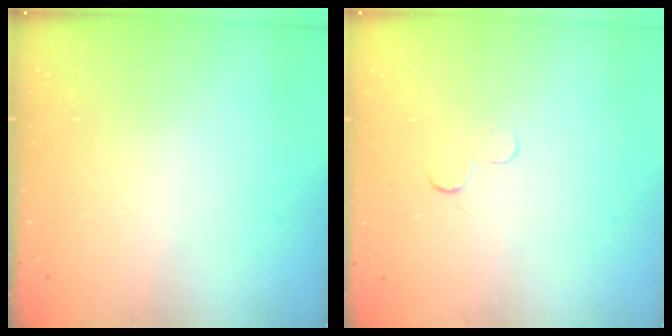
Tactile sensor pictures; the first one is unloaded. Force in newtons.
{"total": 2.3, "press": 2.3, "slide": 0.2}